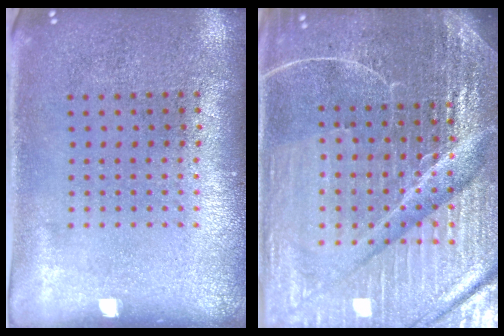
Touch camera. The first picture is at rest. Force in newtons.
{"total": 6.8, "press": 6.0, "slide": 3.2}